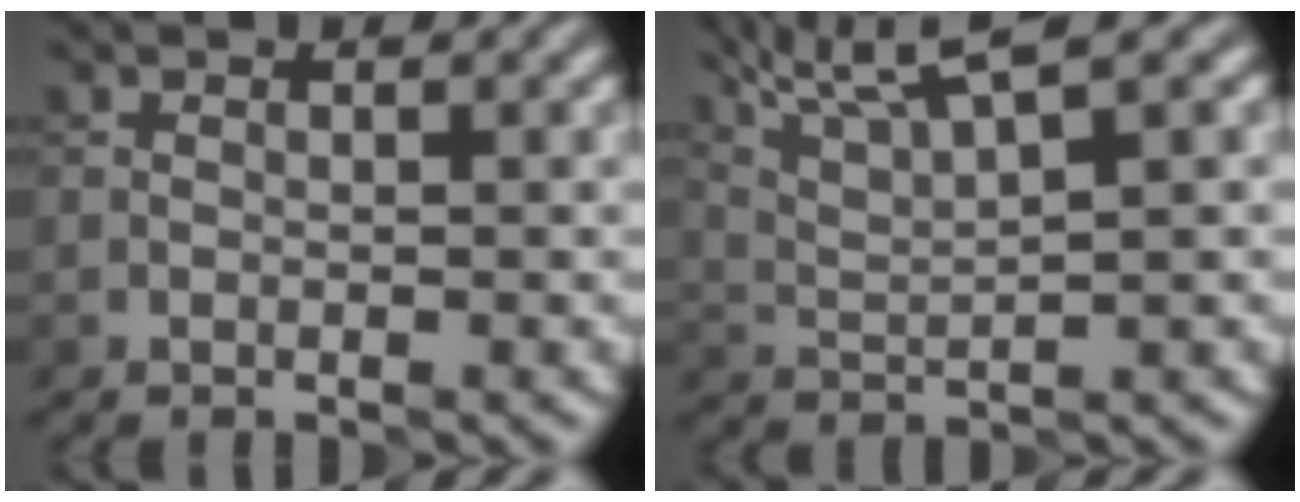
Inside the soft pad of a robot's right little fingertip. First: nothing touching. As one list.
[{"total": 6.4, "force": [5.0, 0.9, 3.8], "torque": [-0.072, 0.022, 0.081]}]